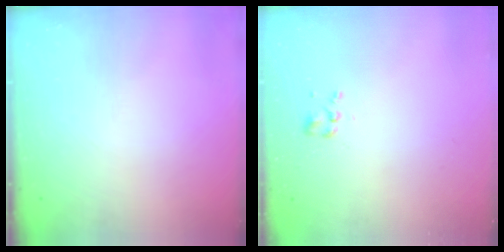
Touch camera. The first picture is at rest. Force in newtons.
{"total": 2.0, "press": 1.8, "slide": 0.9}